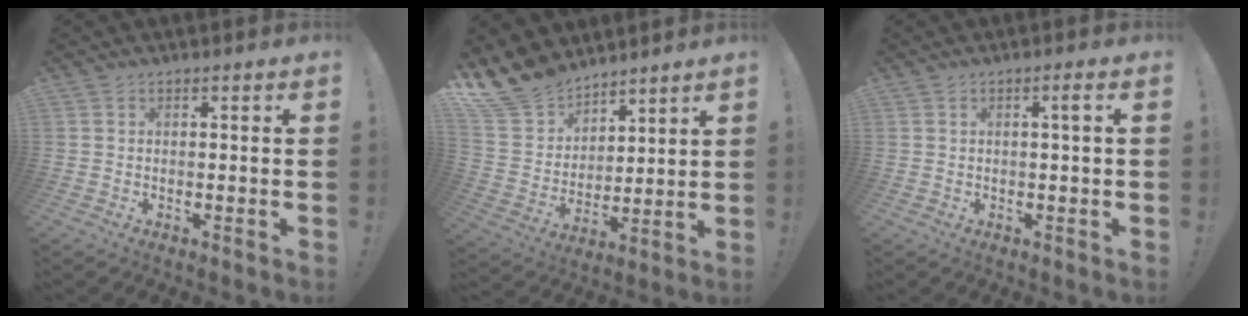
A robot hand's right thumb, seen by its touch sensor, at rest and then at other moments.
{"total": 14.2, "force": [11.6, 7.6, 3.1], "torque": [-0.086, -0.087, 0.228]}
{"total": 2.3, "force": [-0.2, -0.4, 2.2], "torque": [-0.042, 0.003, -0.008]}